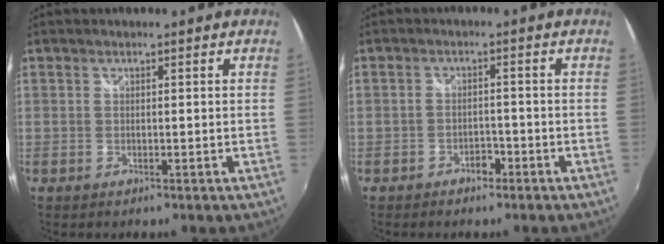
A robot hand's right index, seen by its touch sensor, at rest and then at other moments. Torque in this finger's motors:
{"motor_torque": [-0.79, 0.88, 0.01, 0.03]}